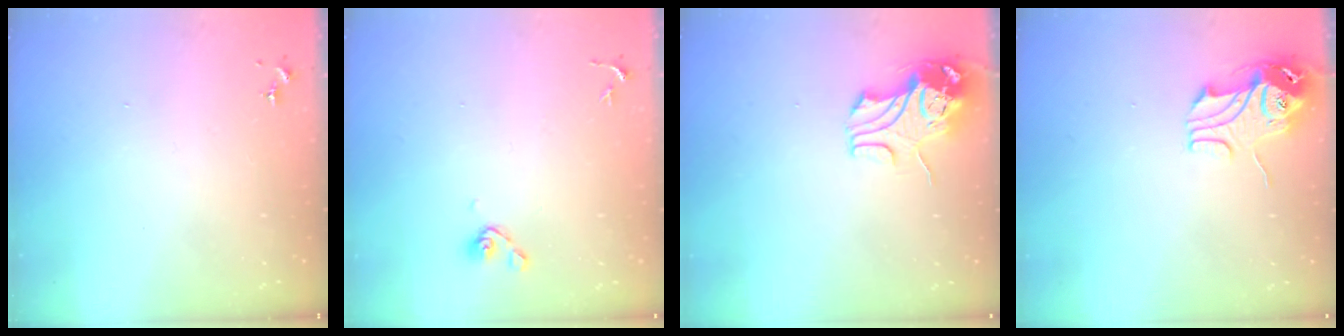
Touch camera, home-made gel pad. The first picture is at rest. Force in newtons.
{"total": 5.9, "press": 5.4, "slide": 2.4}
{"total": 9.8, "press": 9.7, "slide": 1.4}
{"total": 10.9, "press": 10.9, "slide": 1.1}